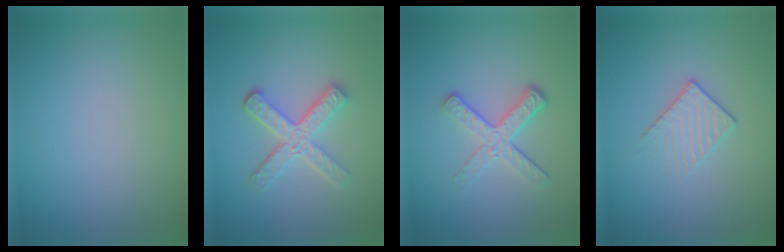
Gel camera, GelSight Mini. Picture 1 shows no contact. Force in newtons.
{"total": 4.1, "press": 3.3, "slide": 2.4}
{"total": 4.2, "press": 2.7, "slide": 3.3}
{"total": 1.6, "press": 1.1, "slide": 1.1}